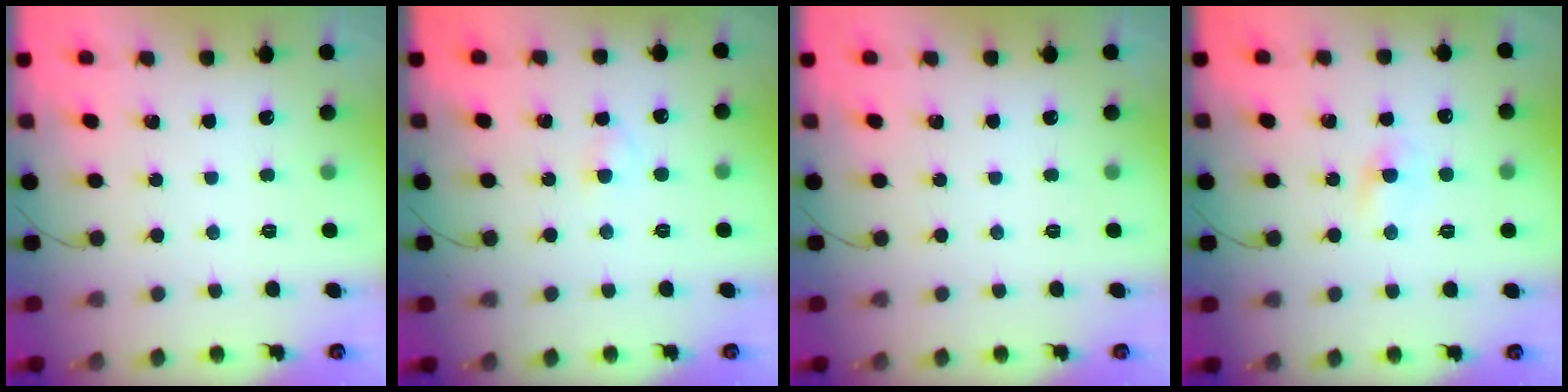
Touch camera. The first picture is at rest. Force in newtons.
{"total": 2.0, "press": 1.7, "slide": 1.0}
{"total": 0.0}
{"total": 2.0, "press": 1.8, "slide": 1.0}